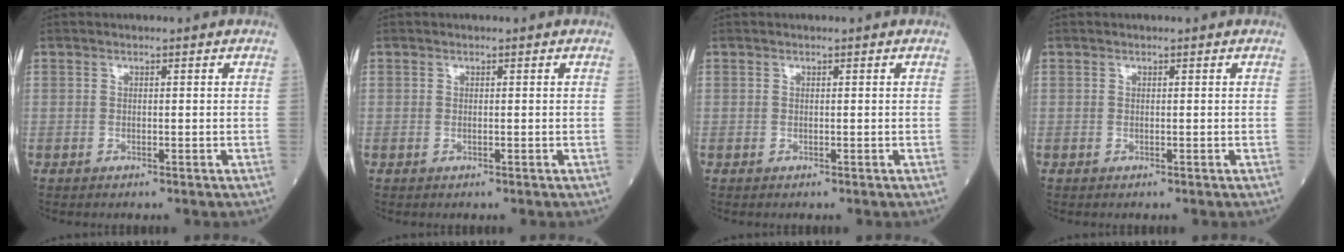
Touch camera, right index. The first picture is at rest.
{"total": 0.0}
{"total": 0.0}
{"total": 0.0}